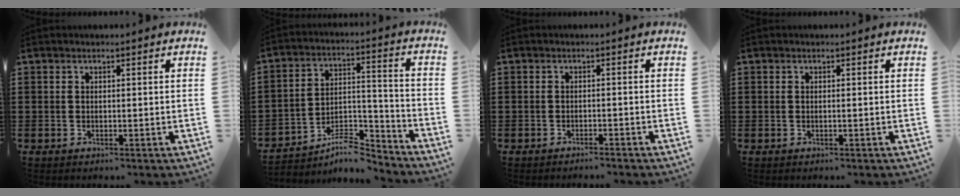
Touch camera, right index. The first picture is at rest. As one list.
[{"total": 7.9, "force": [-6.7, 2.5, 3.3], "torque": [-0.049, 0.019, -0.125]}, {"total": 1.0, "force": [-1.0, -0.2, 0.2], "torque": [-0.004, 0.003, -0.020]}, {"total": 0.0}]